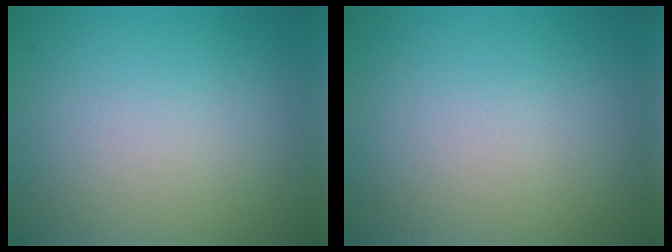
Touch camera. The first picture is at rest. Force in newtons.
{"total": 0.0}